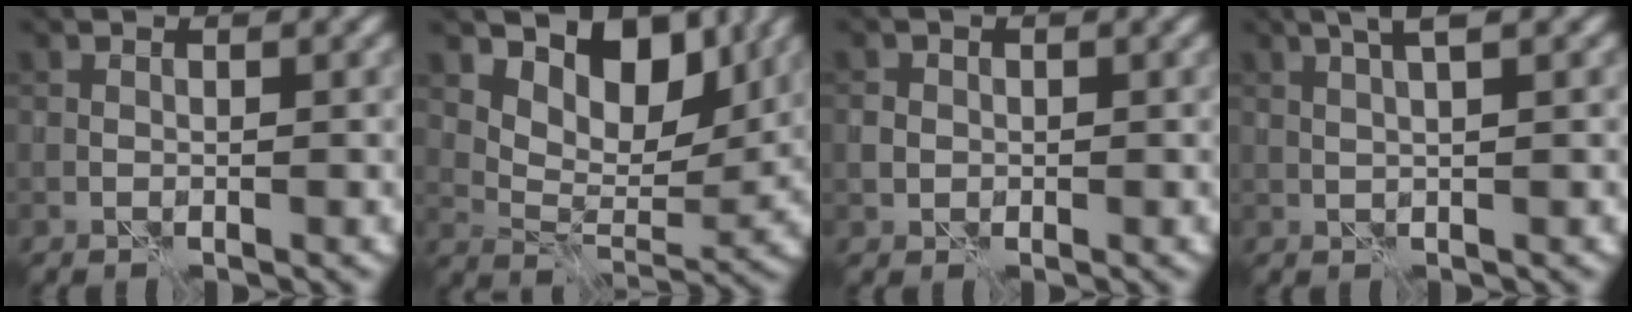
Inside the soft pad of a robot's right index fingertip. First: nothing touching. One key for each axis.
{"total": 7.8, "fx": 4.9, "fy": 4.0, "fz": 4.7, "tx": -0.068, "ty": -0.012, "tz": 0.079}
{"total": 1.2, "fx": 0.0, "fy": 1.2, "fz": 0.3, "tx": -0.006, "ty": -0.002, "tz": -0.003}
{"total": 2.7, "fx": 1.5, "fy": 0.3, "fz": 2.2, "tx": -0.029, "ty": -0.001, "tz": 0.018}